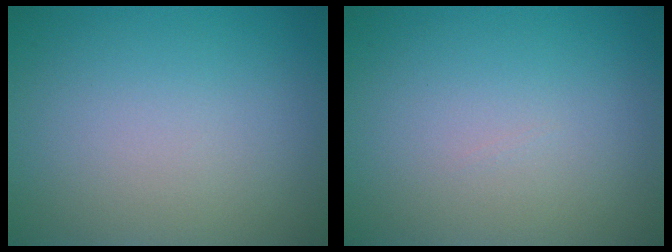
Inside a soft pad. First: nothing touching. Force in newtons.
{"total": 0.0}